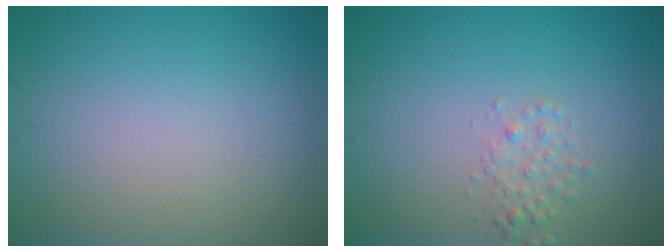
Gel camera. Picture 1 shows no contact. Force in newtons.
{"total": 1.4, "press": 1.4, "slide": 0.1}